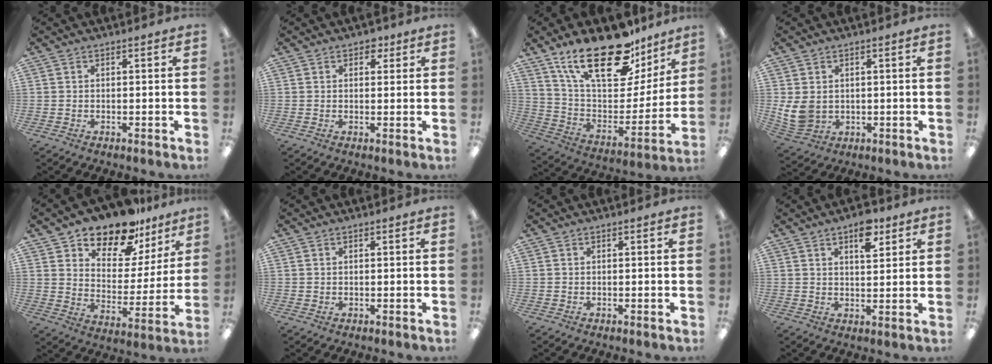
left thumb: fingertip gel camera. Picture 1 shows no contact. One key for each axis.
{"total": 3.0, "fx": 1.5, "fy": 2.0, "fz": 1.7, "tx": -0.010, "ty": -0.004, "tz": 0.022}
{"total": 25.5, "fx": 18.0, "fy": 10.7, "fz": 14.6, "tx": -0.240, "ty": -0.111, "tz": 0.314}
{"total": 7.0, "fx": 1.4, "fy": 5.4, "fz": 4.1, "tx": -0.096, "ty": -0.004, "tz": 0.028}
{"total": 15.3, "fx": 12.7, "fy": 6.8, "fz": 5.2, "tx": -0.093, "ty": -0.094, "tz": 0.227}
{"total": 0.6, "fx": 0.4, "fy": 0.4, "fz": 0.2, "tx": -0.005, "ty": 0.003, "tz": 0.007}
{"total": 0.0}
{"total": 7.4, "fx": 4.6, "fy": 3.1, "fz": 4.9, "tx": -0.066, "ty": -0.018, "tz": 0.075}